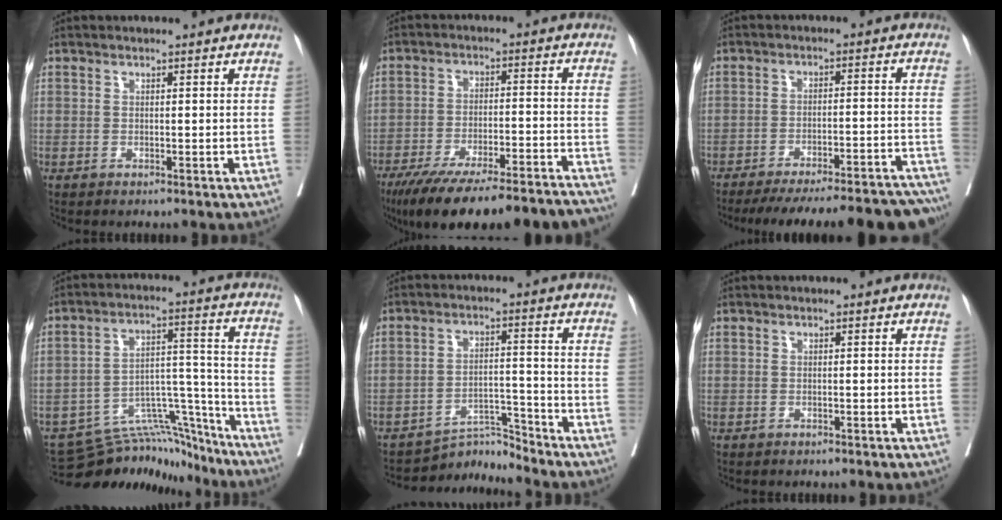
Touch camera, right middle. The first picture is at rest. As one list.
[{"total": 22.7, "force": [-19.2, 2.6, 11.8], "torque": [-0.138, -0.024, -0.275]}, {"total": 24.2, "force": [-21.9, 3.1, 9.8], "torque": [-0.095, -0.008, -0.283]}, {"total": 13.3, "force": [-12.6, 3.9, 1.5], "torque": [-0.003, 0.058, -0.194]}, {"total": 4.9, "force": [-4.7, -0.8, -1.2], "torque": [0.021, 0.010, -0.076]}, {"total": 0.0}]